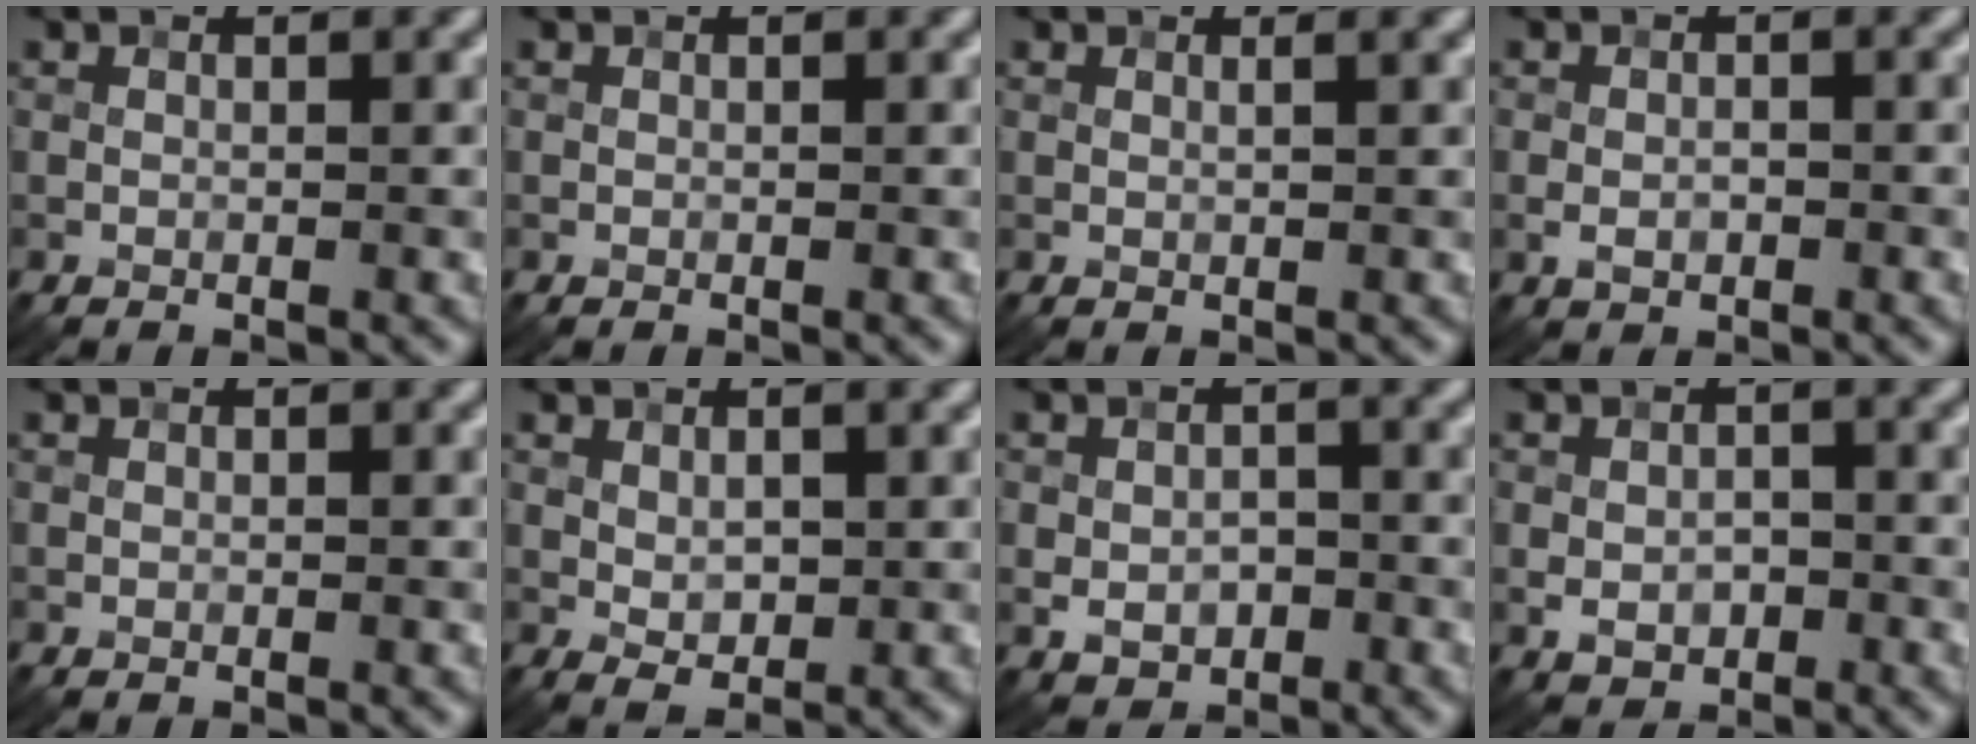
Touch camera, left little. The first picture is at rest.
{"total": 0.0}
{"total": 0.7, "force": [0.4, 0.1, 0.5], "torque": [-0.007, 0.000, 0.004]}
{"total": 1.7, "force": [-0.5, 1.0, 1.3], "torque": [-0.023, 0.000, -0.010]}
{"total": 0.0}
{"total": 1.9, "force": [0.4, 1.1, 1.5], "torque": [-0.030, -0.004, 0.011]}
{"total": 2.9, "force": [-0.8, 2.0, 1.9], "torque": [-0.032, -0.004, -0.012]}
{"total": 2.6, "force": [-0.7, 1.7, 1.7], "torque": [-0.029, -0.003, -0.011]}